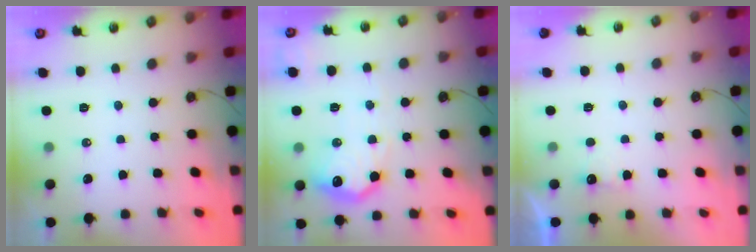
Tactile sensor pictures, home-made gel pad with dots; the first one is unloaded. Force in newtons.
{"total": 16.5, "press": 16.4, "slide": 1.2}
{"total": 2.6, "press": 2.4, "slide": 0.9}